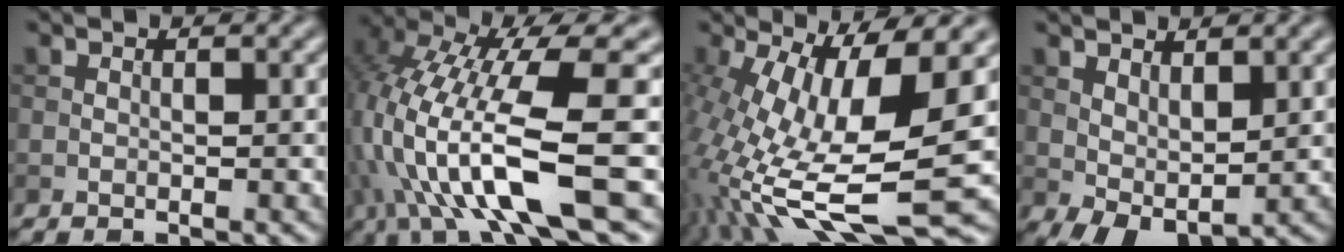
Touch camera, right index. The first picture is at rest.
{"total": 12.5, "force": [-2.1, 3.5, 11.8], "torque": [-0.236, -0.002, -0.037]}
{"total": 15.7, "force": [-2.4, 5.2, 14.6], "torque": [-0.286, -0.017, -0.036]}
{"total": 3.8, "force": [1.0, 2.0, 3.1], "torque": [-0.062, -0.004, 0.023]}